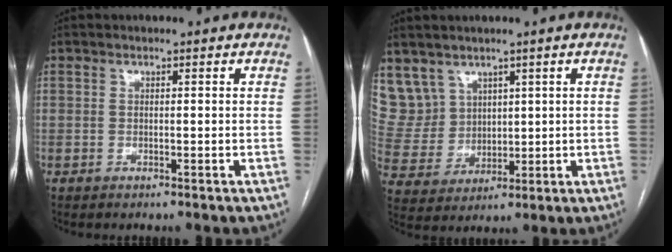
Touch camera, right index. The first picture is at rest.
{"total": 9.1, "force": [5.4, 7.2, 0.9], "torque": [-0.034, 0.035, 0.131]}